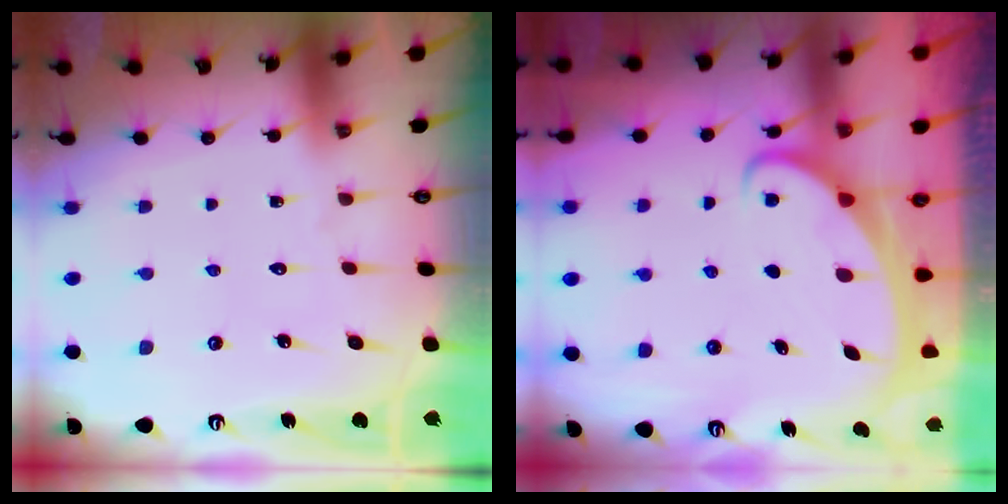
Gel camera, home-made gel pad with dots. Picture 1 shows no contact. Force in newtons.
{"total": 2.1, "press": 2.1, "slide": 0.3}